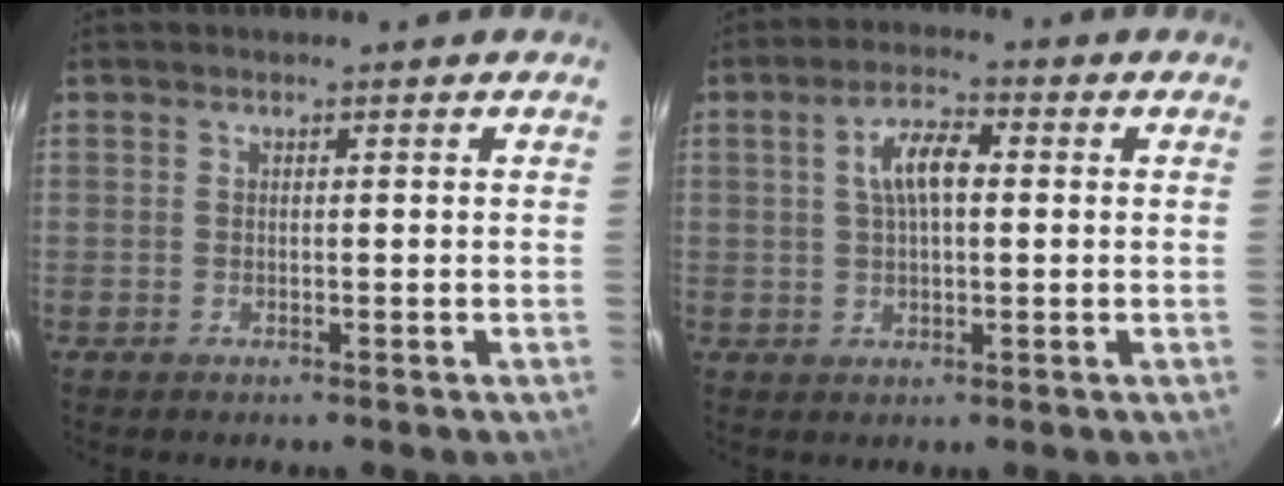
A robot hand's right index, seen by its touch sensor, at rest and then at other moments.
{"total": 6.4, "force": [1.1, 2.8, 5.6], "torque": [-0.107, 0.016, 0.024]}